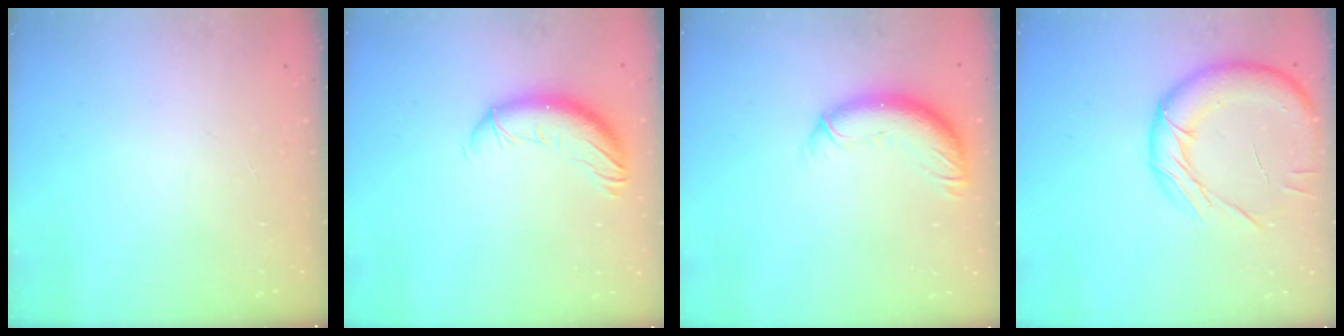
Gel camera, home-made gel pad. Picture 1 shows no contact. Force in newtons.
{"total": 11.2, "press": 11.1, "slide": 1.7}
{"total": 11.5, "press": 11.2, "slide": 2.6}
{"total": 15.2, "press": 15.1, "slide": 1.7}